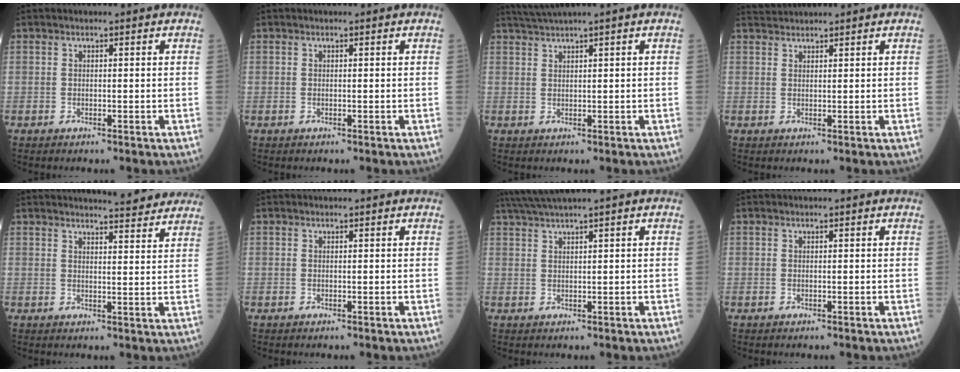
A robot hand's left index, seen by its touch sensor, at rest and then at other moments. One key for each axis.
{"total": 0.0}
{"total": 2.7, "fx": 2.1, "fy": -1.1, "fz": 1.2, "tx": -0.031, "ty": 0.009, "tz": 0.049}
{"total": 1.8, "fx": 1.8, "fy": -0.4, "fz": -0.3, "tx": -0.003, "ty": 0.016, "tz": 0.045}
{"total": 8.0, "fx": 7.7, "fy": 0.6, "fz": 2.1, "tx": -0.026, "ty": -0.009, "tz": 0.079}
{"total": 0.0}
{"total": 3.7, "fx": 2.9, "fy": -1.2, "fz": 1.9, "tx": -0.047, "ty": 0.012, "tz": 0.065}
{"total": 0.0}